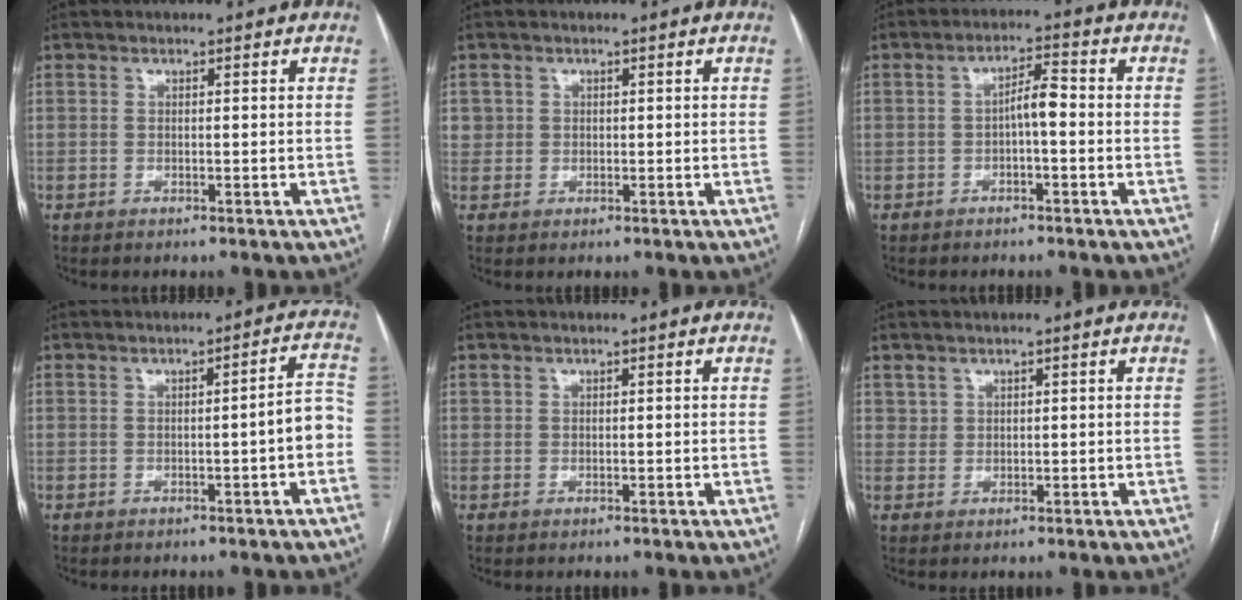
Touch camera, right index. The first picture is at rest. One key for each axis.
{"total": 2.1, "fx": 0.6, "fy": 2.0, "fz": -0.1, "tx": 0.018, "ty": 0.005, "tz": 0.008}
{"total": 3.8, "fx": -0.7, "fy": 1.1, "fz": 3.6, "tx": -0.059, "ty": 0.015, "tz": -0.010}
{"total": 5.9, "fx": -1.6, "fy": -0.3, "fz": 5.7, "tx": -0.066, "ty": 0.019, "tz": -0.023}
{"total": 0.6, "fx": 0.3, "fy": 0.5, "fz": 0.0, "tx": 0.006, "ty": 0.001, "tz": 0.005}
{"total": 1.5, "fx": 1.0, "fy": 1.1, "fz": 0.0, "tx": 0.008, "ty": 0.004, "tz": 0.018}